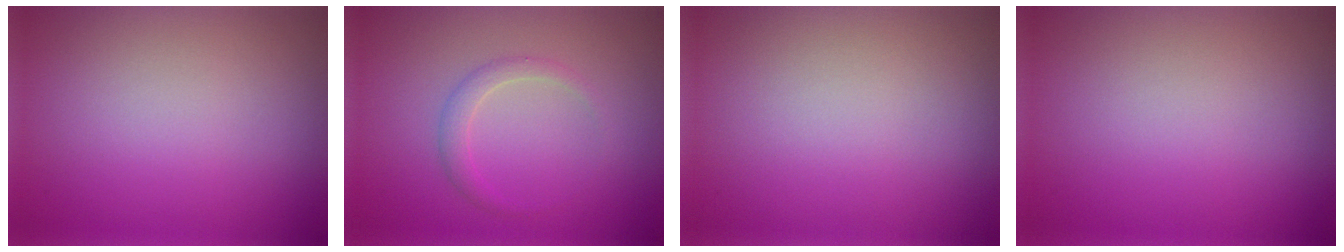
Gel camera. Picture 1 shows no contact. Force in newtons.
{"total": 1.5, "press": 1.5, "slide": 0.1}
{"total": 0.0}
{"total": 0.0}